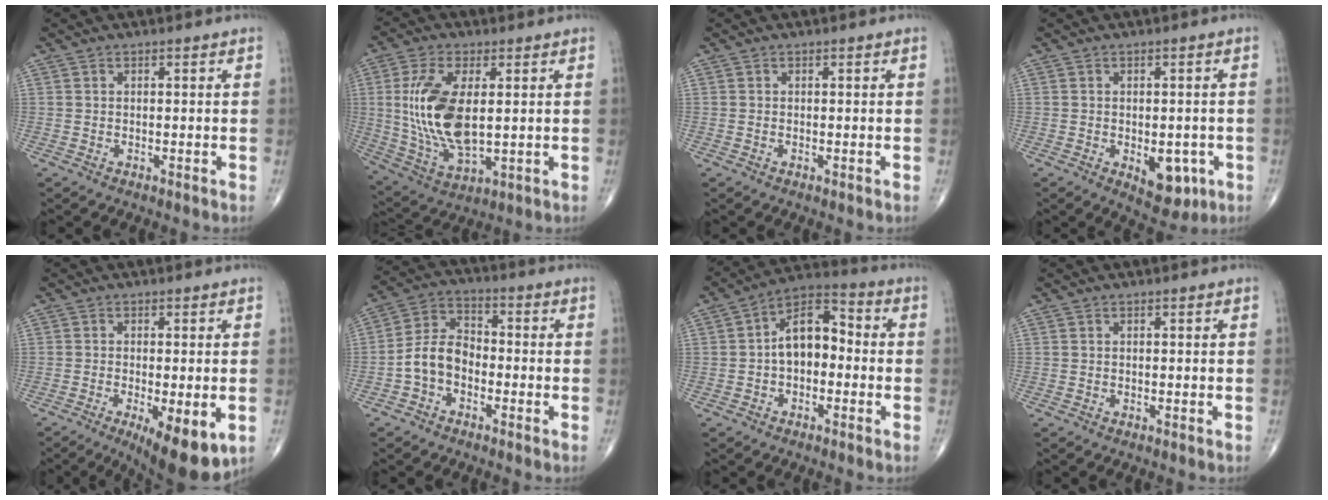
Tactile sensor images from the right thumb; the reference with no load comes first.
{"total": 15.5, "force": [1.6, 7.3, 13.6], "torque": [-0.281, -0.015, 0.042]}
{"total": 0.0}
{"total": 7.3, "force": [-2.2, 4.0, 5.6], "torque": [-0.046, -0.001, -0.018]}
{"total": 11.5, "force": [-4.4, 3.8, 9.9], "torque": [-0.140, -0.018, -0.060]}
{"total": 7.8, "force": [-2.6, 5.4, 5.0], "torque": [-0.082, 0.037, -0.063]}
{"total": 10.0, "force": [-0.7, 6.2, 7.8], "torque": [-0.104, 0.039, -0.028]}
{"total": 0.0}